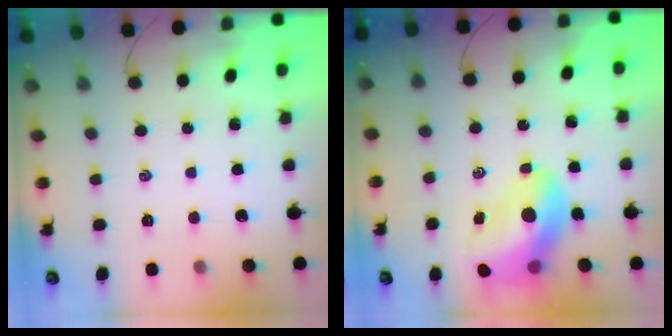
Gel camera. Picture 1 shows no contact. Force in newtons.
{"total": 12.7, "press": 12.1, "slide": 3.8}